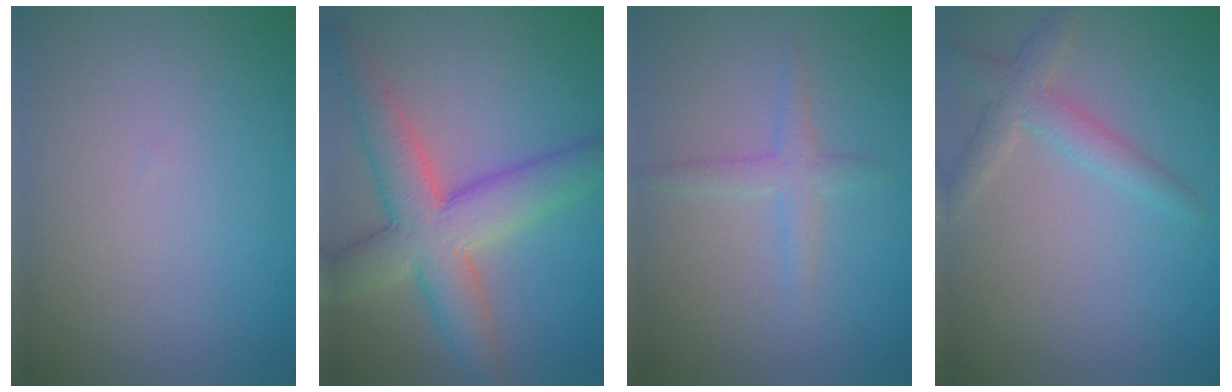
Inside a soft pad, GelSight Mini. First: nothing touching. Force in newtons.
{"total": 7.8, "press": 7.8, "slide": 0.5}
{"total": 1.9, "press": 1.9, "slide": 0.1}
{"total": 2.8, "press": 2.8, "slide": 0.1}